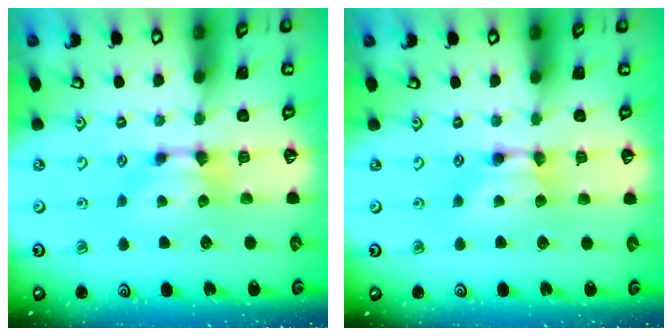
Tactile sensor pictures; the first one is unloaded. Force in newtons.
{"total": 1.6, "press": 1.6, "slide": 0.2}